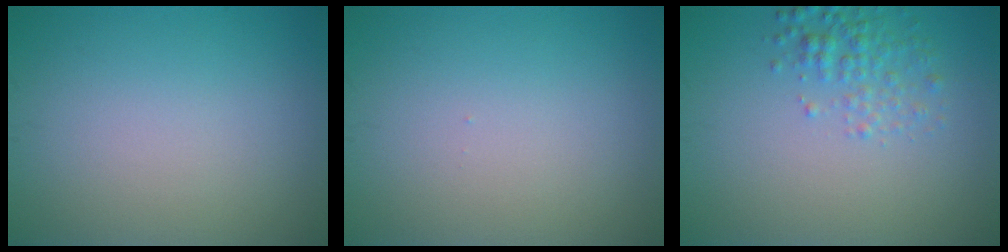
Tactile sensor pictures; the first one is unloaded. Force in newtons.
{"total": 0.0}
{"total": 2.3, "press": 2.3, "slide": 0.1}